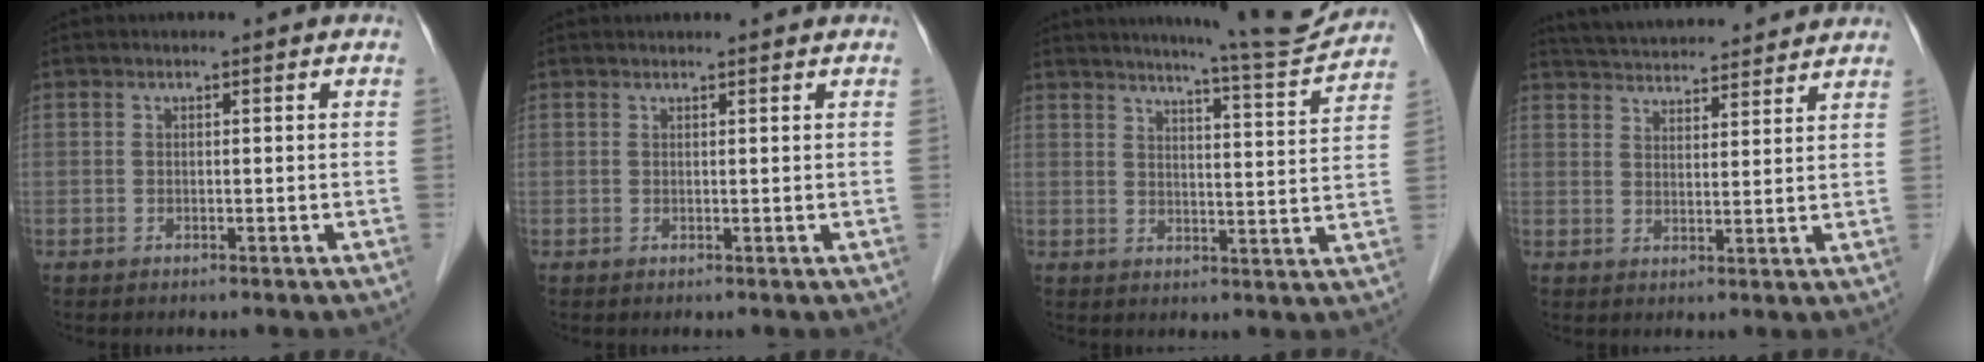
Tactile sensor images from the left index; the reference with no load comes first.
{"total": 1.7, "force": [1.7, 0.0, 0.3], "torque": [-0.008, 0.011, 0.023]}
{"total": 10.6, "force": [10.1, -0.9, 3.1], "torque": [-0.050, -0.024, 0.129]}
{"total": 15.0, "force": [14.2, 2.3, 4.5], "torque": [-0.072, 0.034, 0.207]}